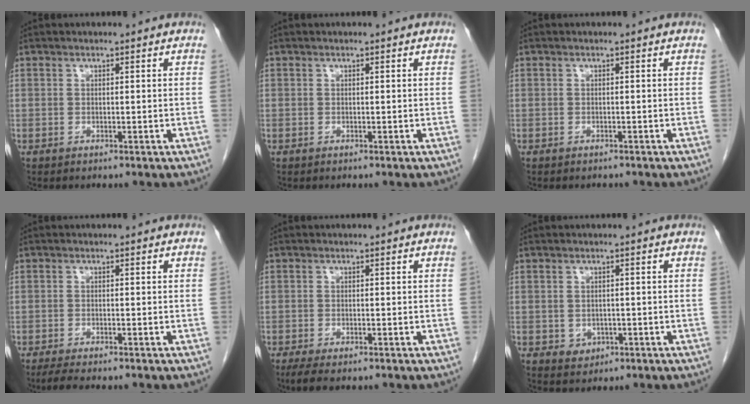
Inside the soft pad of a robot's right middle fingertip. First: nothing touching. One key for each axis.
{"total": 0.0}
{"total": 1.4, "fx": -1.3, "fy": 0.4, "fz": 0.3, "tx": -0.012, "ty": -0.004, "tz": -0.016}
{"total": 3.4, "fx": -2.8, "fy": 0.2, "fz": 1.9, "tx": -0.040, "ty": -0.011, "tz": -0.043}
{"total": 3.4, "fx": -2.5, "fy": 0.8, "fz": 2.2, "tx": -0.046, "ty": -0.013, "tz": -0.038}
{"total": 1.9, "fx": -0.5, "fy": 1.7, "fz": 0.8, "tx": -0.015, "ty": 0.000, "tz": 0.003}